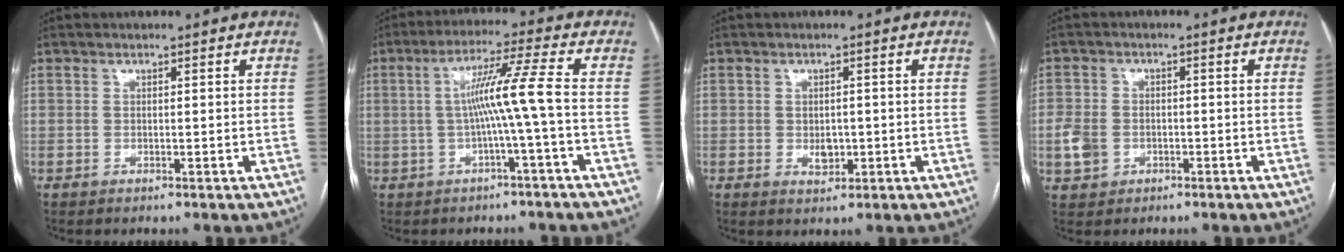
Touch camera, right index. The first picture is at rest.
{"total": 7.9, "force": [-1.0, -1.7, 7.6], "torque": [-0.139, 0.017, -0.014]}
{"total": 3.1, "force": [-0.8, 2.2, 2.0], "torque": [-0.028, 0.004, -0.003]}
{"total": 7.2, "force": [-2.2, 6.2, 3.0], "torque": [-0.088, 0.013, -0.025]}